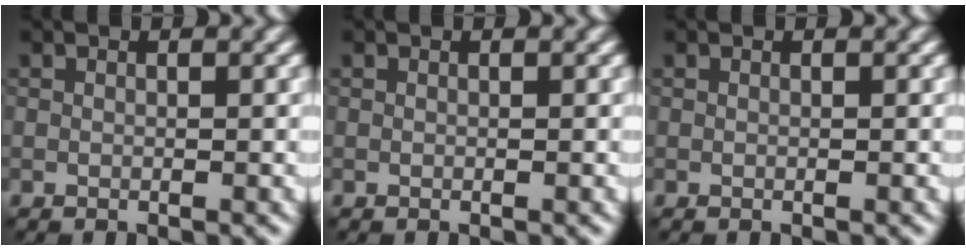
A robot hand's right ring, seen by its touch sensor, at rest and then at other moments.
{"total": 0.0}
{"total": 0.0}